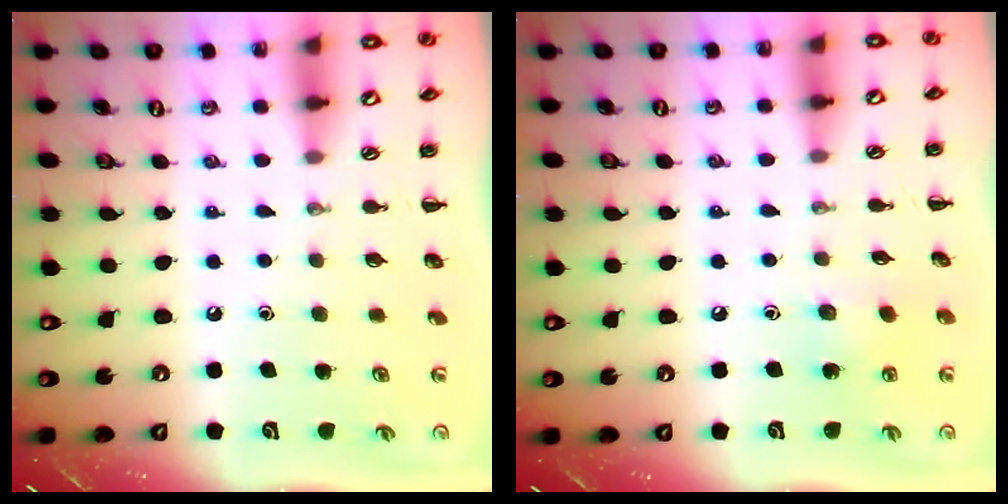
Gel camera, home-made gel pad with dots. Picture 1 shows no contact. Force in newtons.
{"total": 4.9, "press": 4.7, "slide": 1.2}